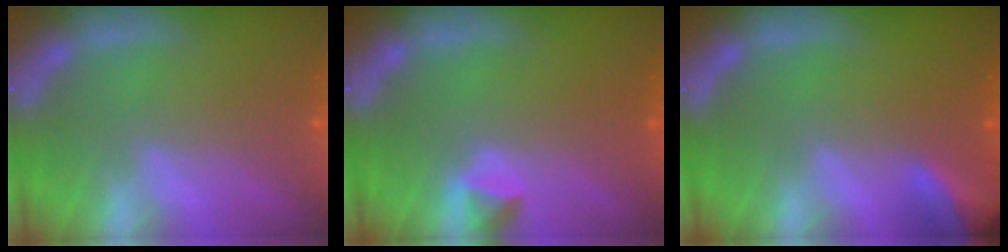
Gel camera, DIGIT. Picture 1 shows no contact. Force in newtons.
{"total": 1.4}
{"total": 6.5}